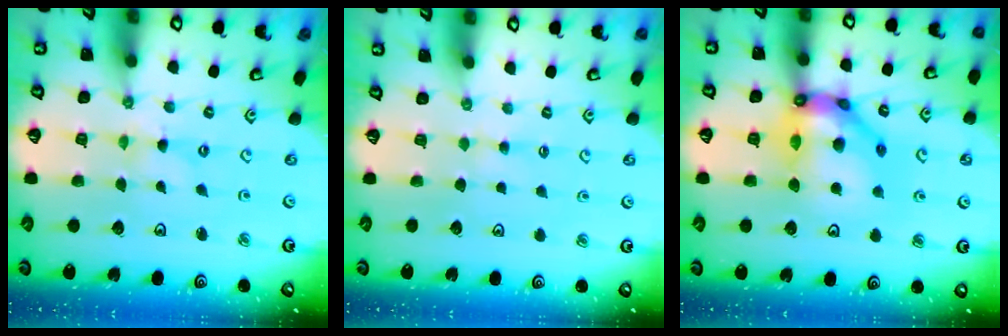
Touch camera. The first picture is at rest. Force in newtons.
{"total": 2.7, "press": 2.7, "slide": 0.4}
{"total": 15.9, "press": 15.8, "slide": 1.8}